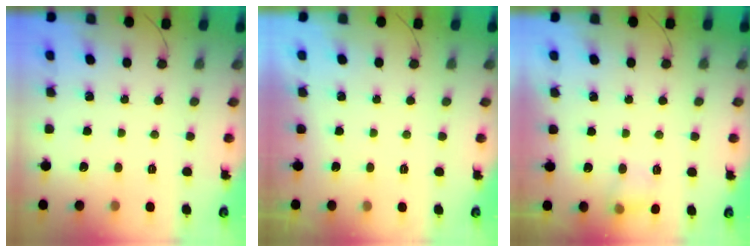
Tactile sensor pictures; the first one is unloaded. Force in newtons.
{"total": 0.0}
{"total": 6.1, "press": 5.9, "slide": 1.6}